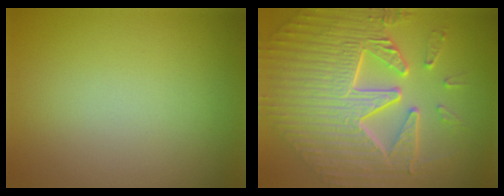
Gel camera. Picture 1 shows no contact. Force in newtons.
{"total": 11.0, "press": 7.4, "slide": 8.1}